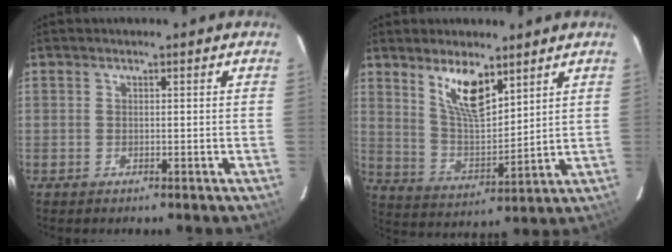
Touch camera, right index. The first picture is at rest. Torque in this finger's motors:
{"motor_torque": [0.68, 0.48, 0.31, 0.08]}